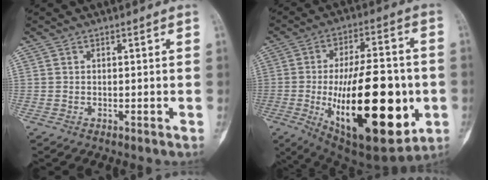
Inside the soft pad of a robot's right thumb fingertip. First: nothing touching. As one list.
[{"total": 29.0, "force": [-5.7, 12.3, 25.6], "torque": [-0.392, -0.006, -0.067]}]